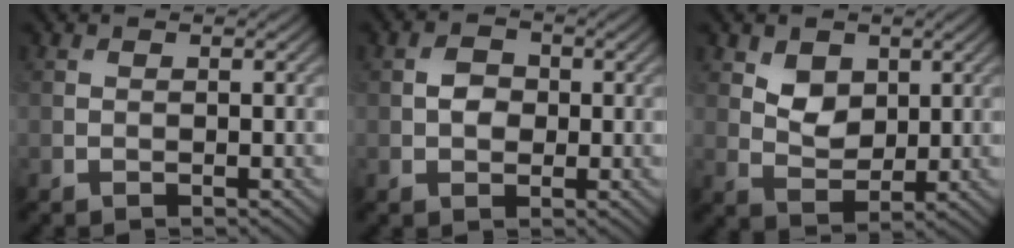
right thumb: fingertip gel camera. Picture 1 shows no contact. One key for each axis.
{"total": 2.6, "fx": 0.0, "fy": 2.1, "fz": 1.5, "tx": -0.025, "ty": -0.001, "tz": -0.005}
{"total": 4.1, "fx": 2.0, "fy": 2.9, "fz": 2.2, "tx": -0.046, "ty": -0.008, "tz": 0.033}